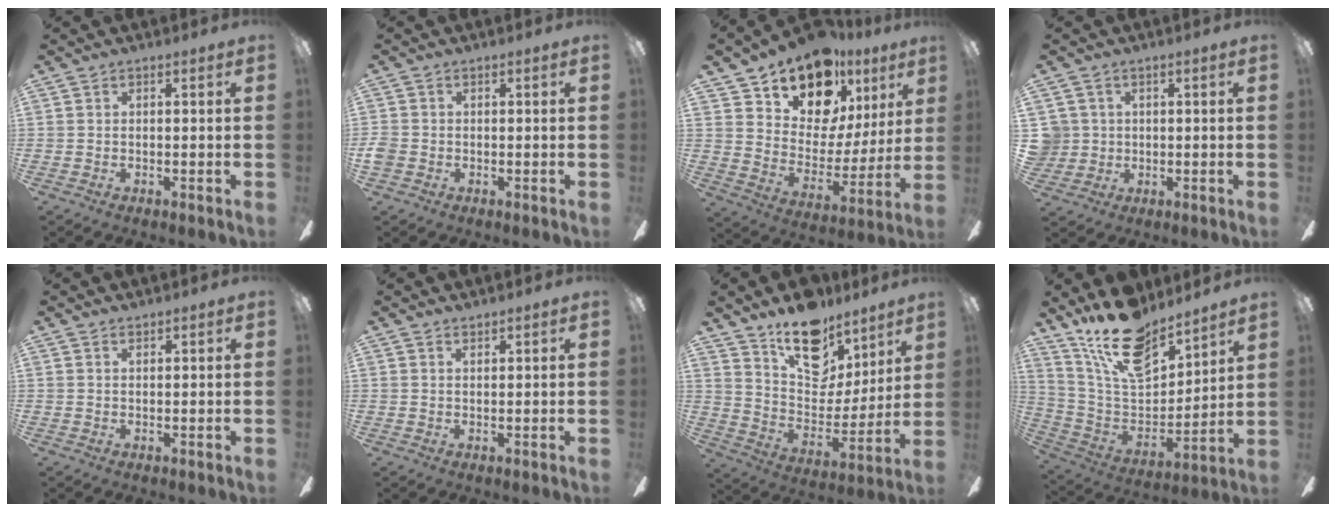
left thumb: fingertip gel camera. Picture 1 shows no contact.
{"total": 2.2, "force": [-0.6, 1.9, 1.0], "torque": [-0.014, 0.007, -0.011]}
{"total": 17.1, "force": [12.6, 9.3, 6.8], "torque": [-0.125, -0.082, 0.228]}
{"total": 4.9, "force": [0.9, 4.7, 0.5], "torque": [-0.026, 0.007, 0.018]}
{"total": 0.9, "force": [0.9, 0.2, 0.1], "torque": [-0.003, 0.000, 0.017]}
{"total": 1.2, "force": [1.2, 0.2, 0.0], "torque": [-0.002, -0.001, 0.023]}
{"total": 17.9, "force": [13.4, 9.3, 7.2], "torque": [-0.114, -0.096, 0.242]}
{"total": 18.6, "force": [14.4, 7.8, 8.9], "torque": [-0.174, -0.092, 0.259]}